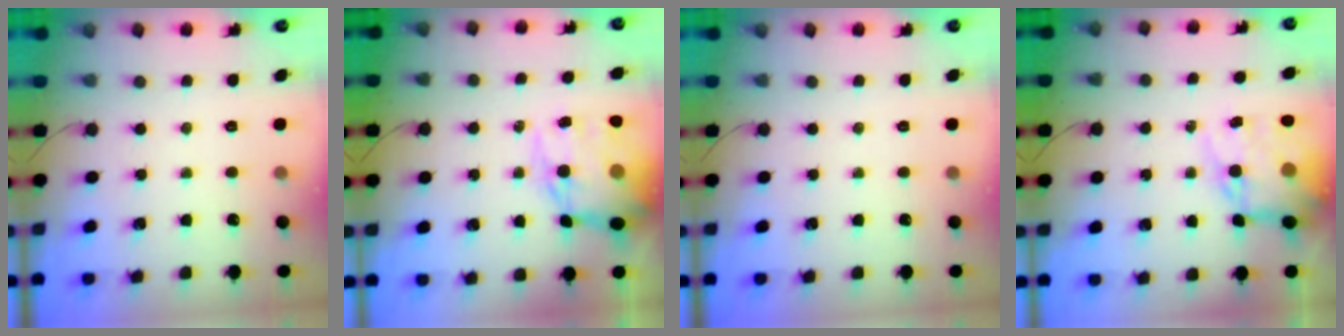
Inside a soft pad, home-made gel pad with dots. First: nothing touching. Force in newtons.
{"total": 16.9, "press": 16.4, "slide": 3.9}
{"total": 0.0}
{"total": 16.4, "press": 15.9, "slide": 4.0}